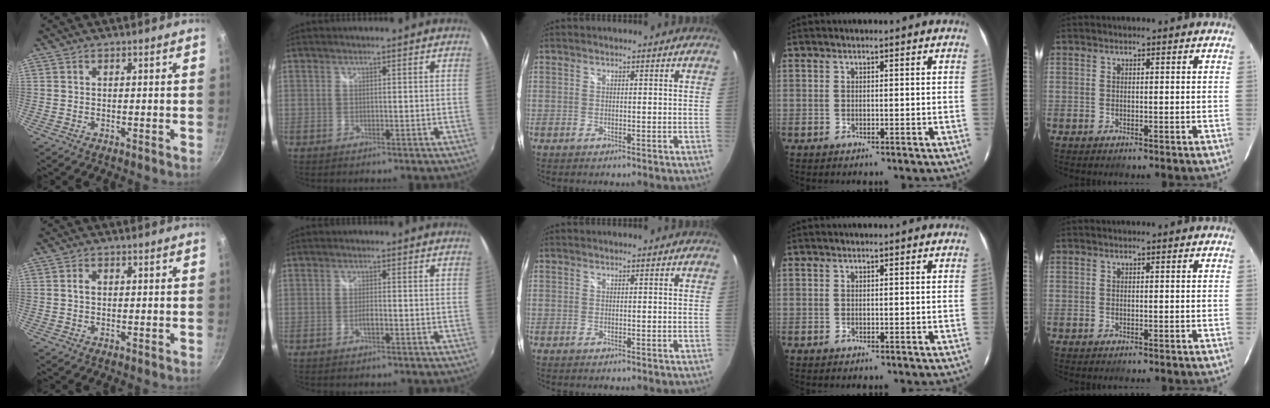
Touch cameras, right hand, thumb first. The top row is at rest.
{"thumb": {"total": 1.4, "force": [0.2, 1.1, 1.0], "torque": [-0.016, 0.005, 0.003]}, "index": {"total": 1.6, "force": [-0.7, 0.4, 1.4], "torque": [-0.030, 0.001, -0.013]}}